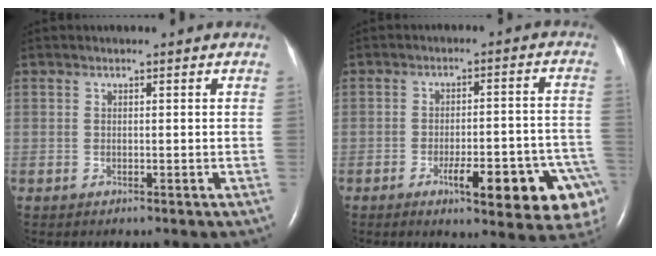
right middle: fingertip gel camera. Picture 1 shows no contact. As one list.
[{"total": 15.4, "force": [-7.9, 3.2, 12.9], "torque": [-0.083, 0.024, -0.092]}]